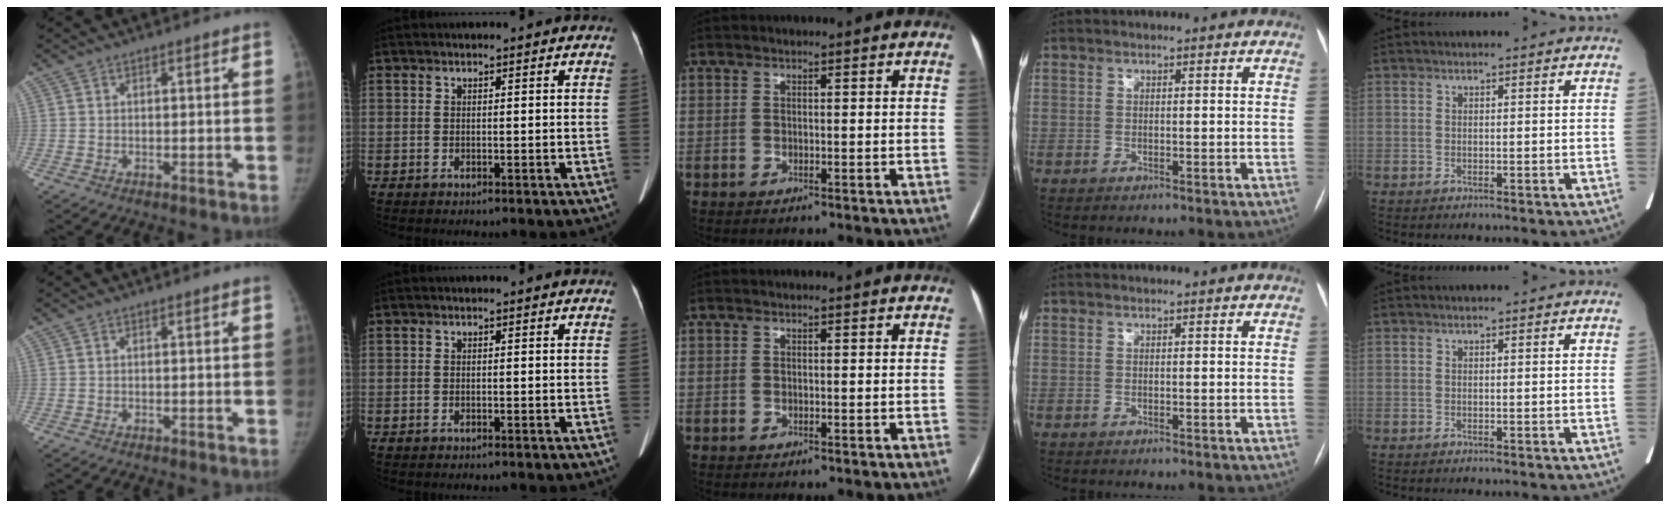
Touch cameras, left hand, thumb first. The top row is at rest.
{}